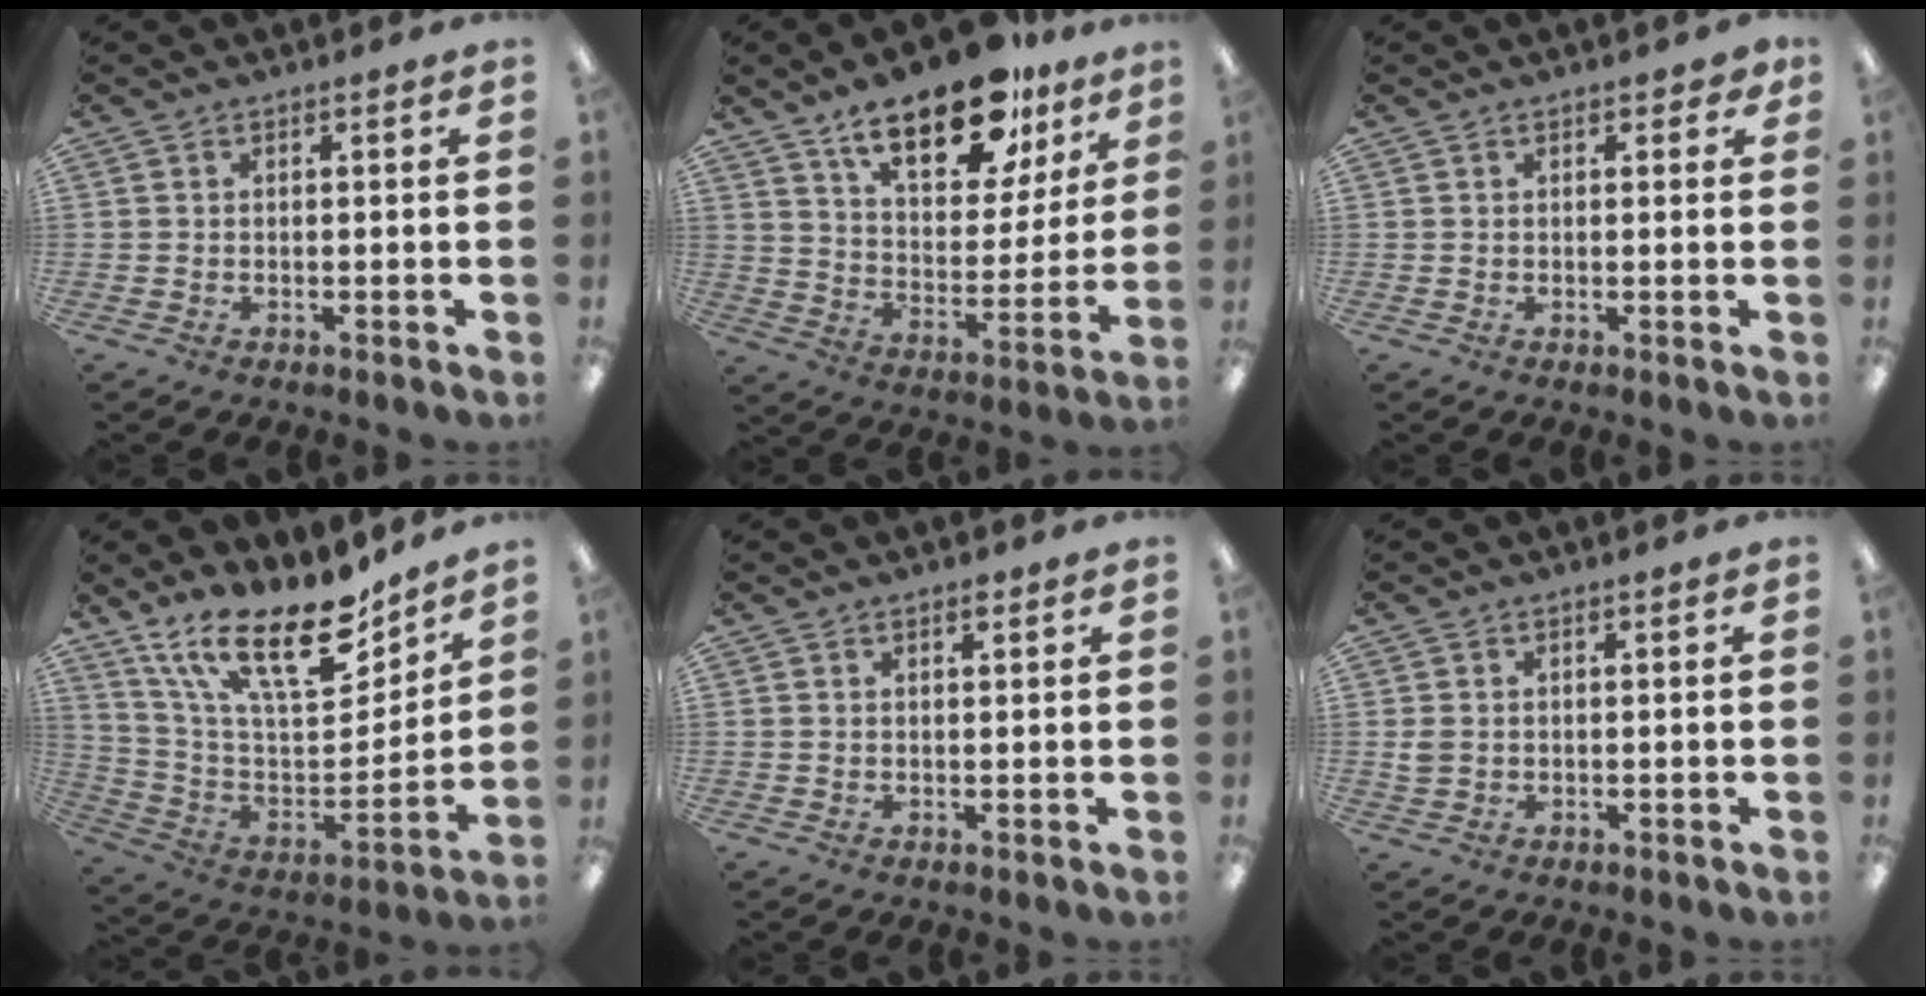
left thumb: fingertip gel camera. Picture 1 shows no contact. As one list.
[{"total": 21.4, "force": [14.4, 9.2, 12.9], "torque": [-0.204, -0.072, 0.244]}, {"total": 2.1, "force": [1.2, 1.1, 1.3], "torque": [-0.013, -0.003, 0.017]}, {"total": 21.7, "force": [15.8, 7.5, 12.8], "torque": [-0.225, -0.111, 0.278]}, {"total": 1.4, "force": [1.1, 0.5, 0.8], "torque": [-0.008, -0.004, 0.019]}, {"total": 2.0, "force": [0.4, 1.7, 1.1], "torque": [-0.014, 0.002, 0.004]}]